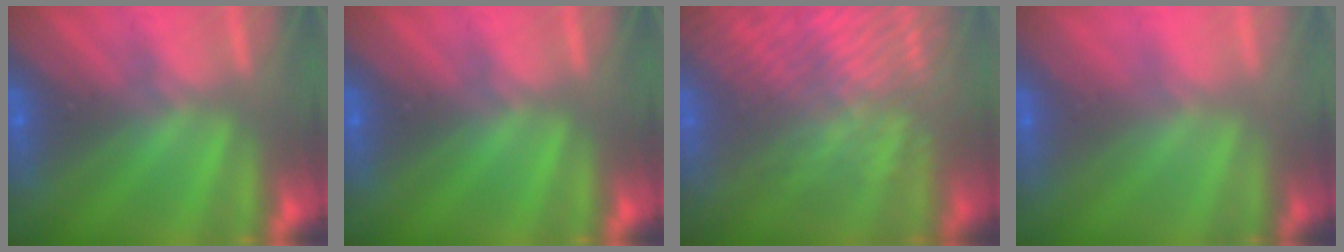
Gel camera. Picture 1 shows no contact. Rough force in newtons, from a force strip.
{"total": 0.0}
{"total": 8.6}
{"total": 2.9}